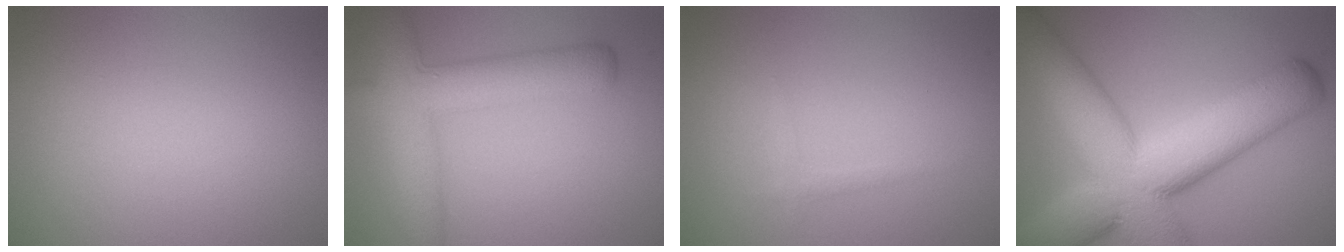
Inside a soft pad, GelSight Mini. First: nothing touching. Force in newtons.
{"total": 7.0, "press": 7.0, "slide": 0.3}
{"total": 0.8, "press": 0.8, "slide": 0.1}
{"total": 15.7, "press": 15.7, "slide": 1.1}